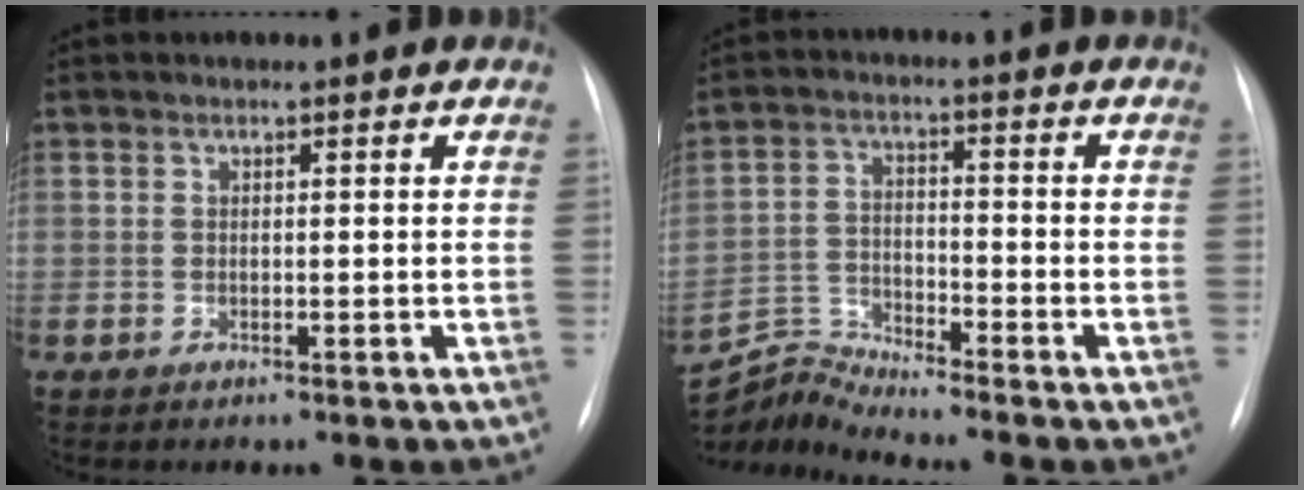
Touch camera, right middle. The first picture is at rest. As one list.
[{"total": 6.8, "force": [-6.4, -2.0, -0.9], "torque": [-0.004, 0.000, -0.123]}]